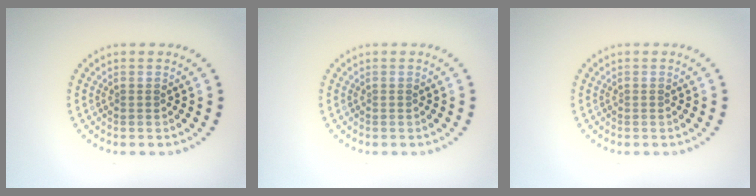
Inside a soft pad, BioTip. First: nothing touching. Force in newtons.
{"total": 0.0}
{"total": 0.0}